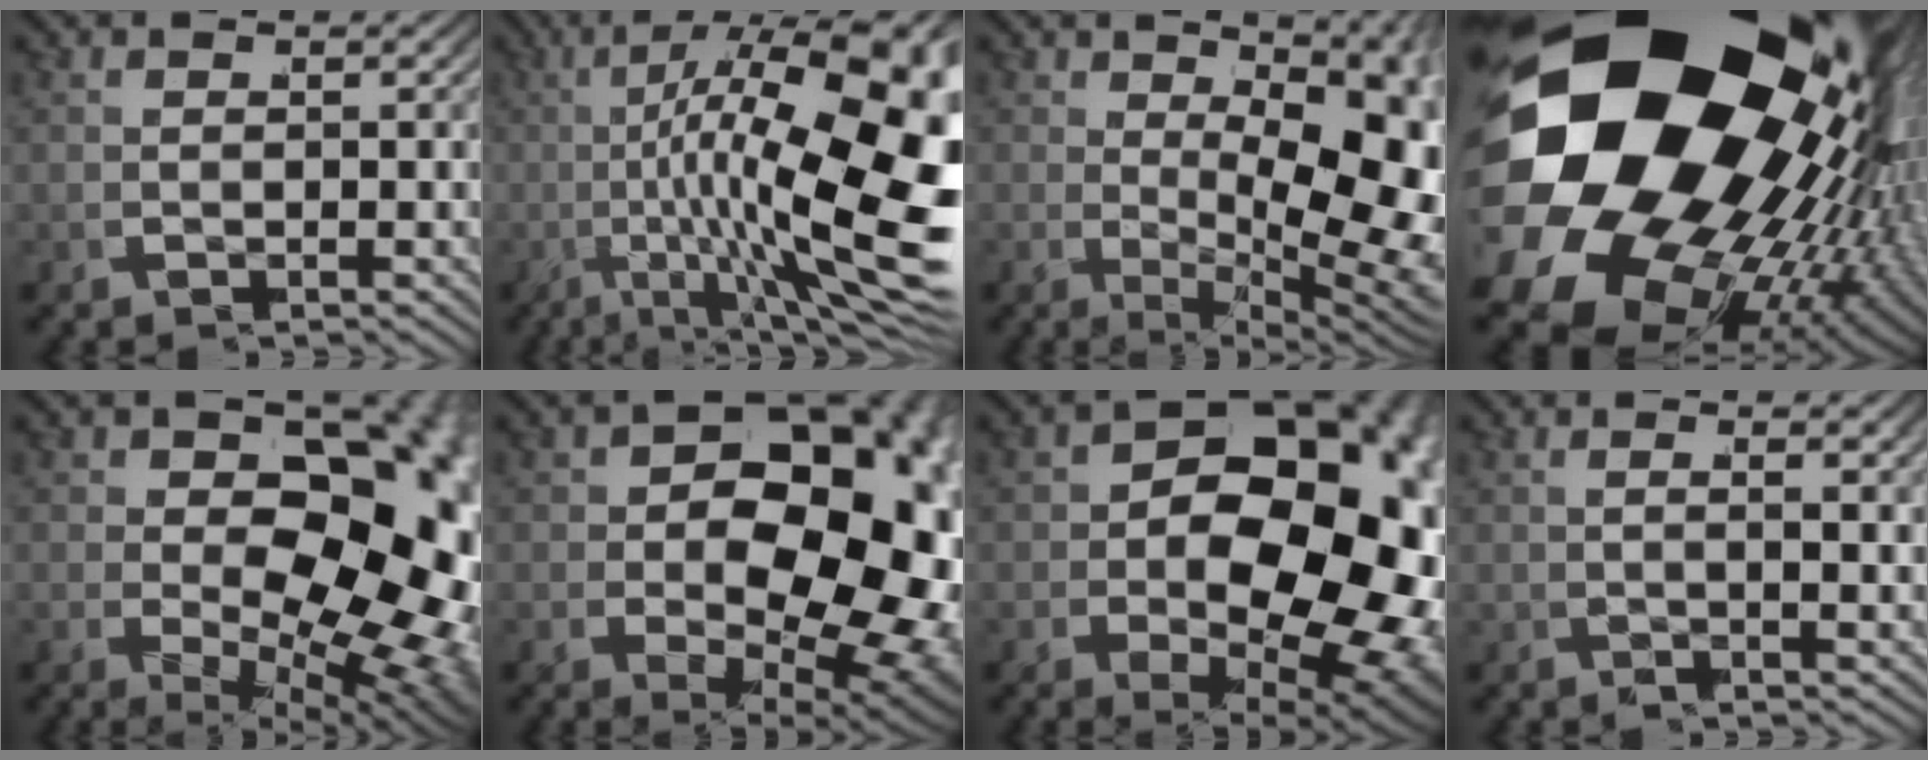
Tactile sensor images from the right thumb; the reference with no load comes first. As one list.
[{"total": 20.1, "force": [1.4, 9.6, 17.6], "torque": [-0.263, -0.042, 0.044]}, {"total": 10.5, "force": [-0.6, 5.4, 9.0], "torque": [-0.150, -0.058, 0.028]}, {"total": 42.9, "force": [-1.2, 29.9, 30.8], "torque": [-0.485, -0.058, -0.018]}, {"total": 18.5, "force": [-1.3, 11.7, 14.2], "torque": [-0.216, -0.071, 0.017]}, {"total": 20.6, "force": [-0.3, 13.3, 15.7], "torque": [-0.231, -0.058, 0.026]}, {"total": 22.8, "force": [-0.4, 14.4, 17.6], "torque": [-0.255, -0.060, 0.023]}, {"total": 1.5, "force": [0.4, -0.2, 1.4], "torque": [-0.034, 0.001, 0.011]}]